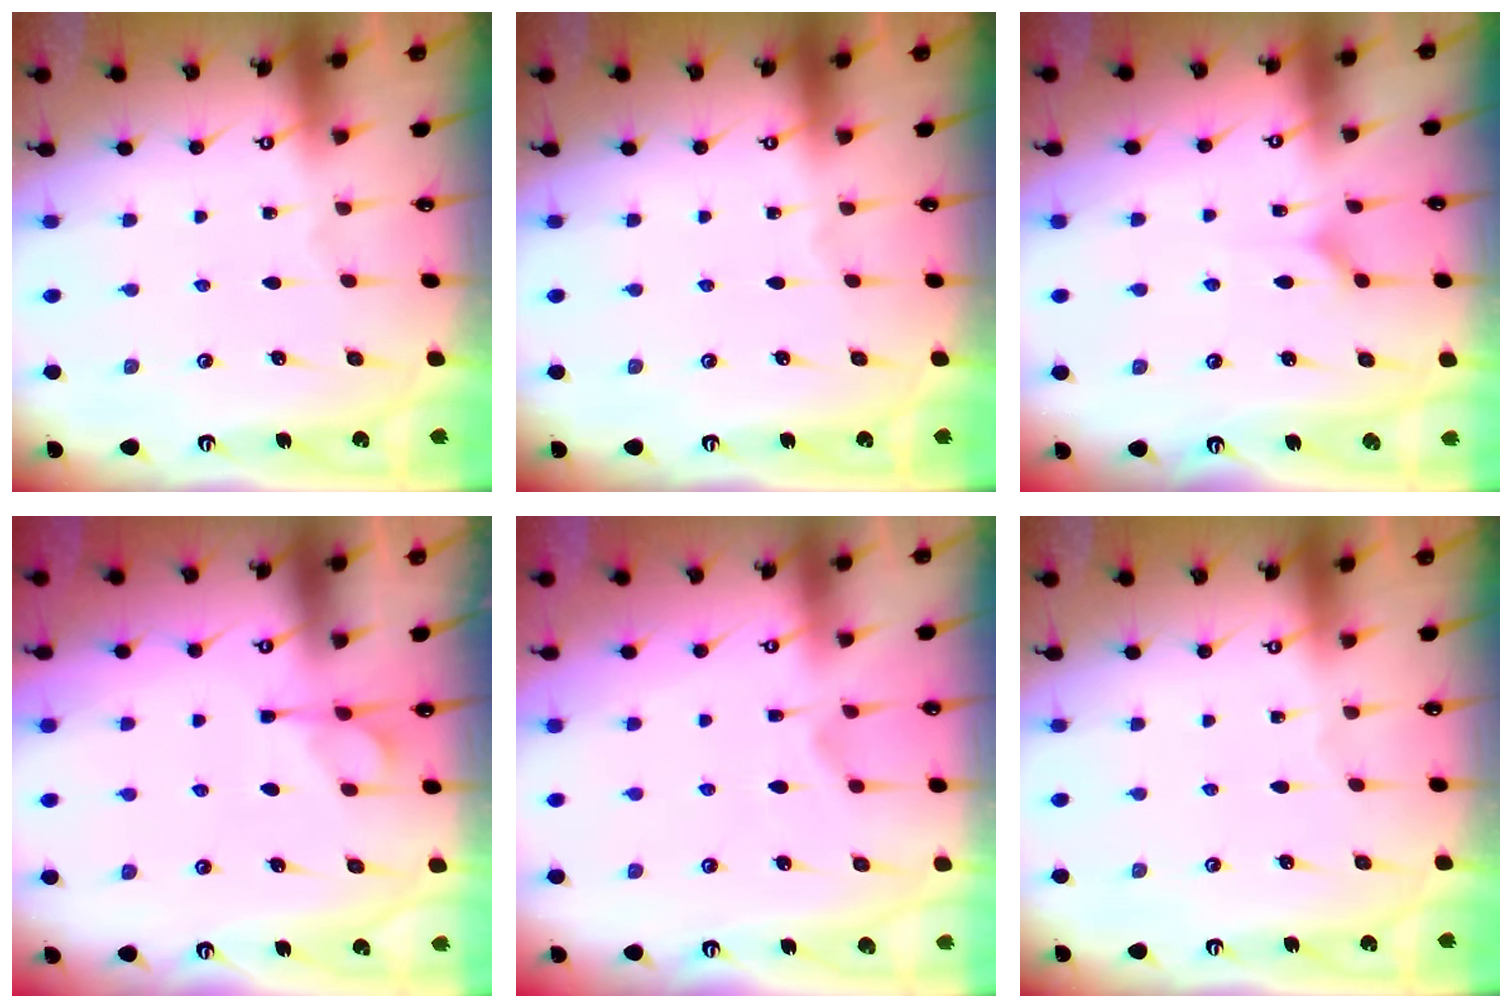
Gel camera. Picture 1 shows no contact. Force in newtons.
{"total": 0.0}
{"total": 4.1, "press": 4.0, "slide": 0.6}
{"total": 1.1, "press": 0.1, "slide": 1.1}
{"total": 1.7, "press": 1.0, "slide": 1.4}
{"total": 0.0}